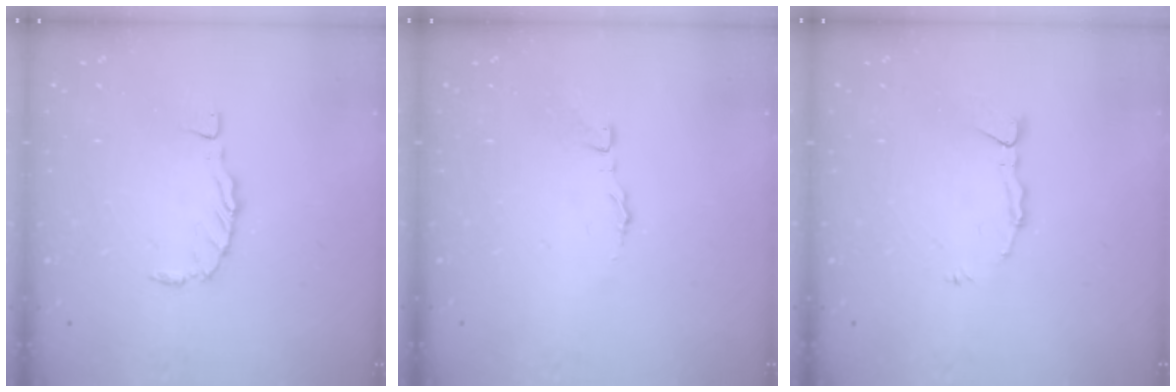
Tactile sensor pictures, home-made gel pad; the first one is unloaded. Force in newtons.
{"total": 2.9, "press": 2.9, "slide": 0.3}
{"total": 4.0, "press": 4.0, "slide": 0.1}